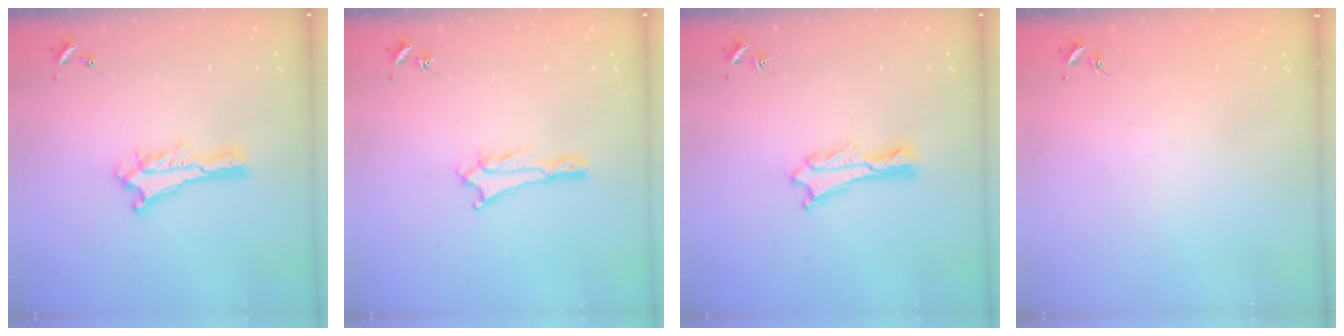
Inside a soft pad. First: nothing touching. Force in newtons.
{"total": 0.7, "press": 0.7, "slide": 0.1}
{"total": 0.8, "press": 0.7, "slide": 0.2}
{"total": 0.0}